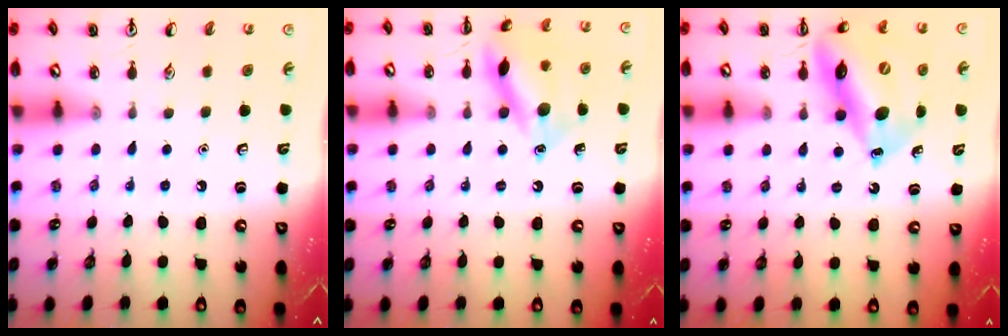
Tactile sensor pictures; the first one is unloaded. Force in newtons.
{"total": 14.4, "press": 14.3, "slide": 1.4}
{"total": 15.5, "press": 14.7, "slide": 4.8}